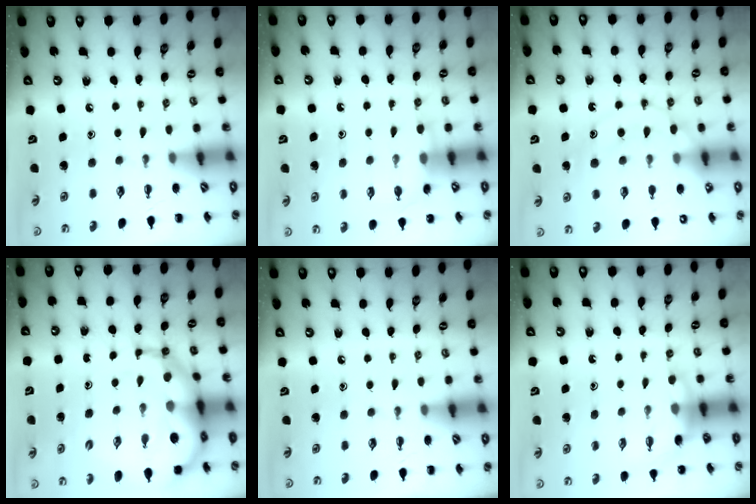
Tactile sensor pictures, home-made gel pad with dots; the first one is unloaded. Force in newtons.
{"total": 5.2, "press": 5.0, "slide": 1.1}
{"total": 12.7, "press": 12.6, "slide": 1.0}
{"total": 14.5, "press": 13.9, "slide": 4.1}
{"total": 0.0}
{"total": 5.6, "press": 5.4, "slide": 1.3}